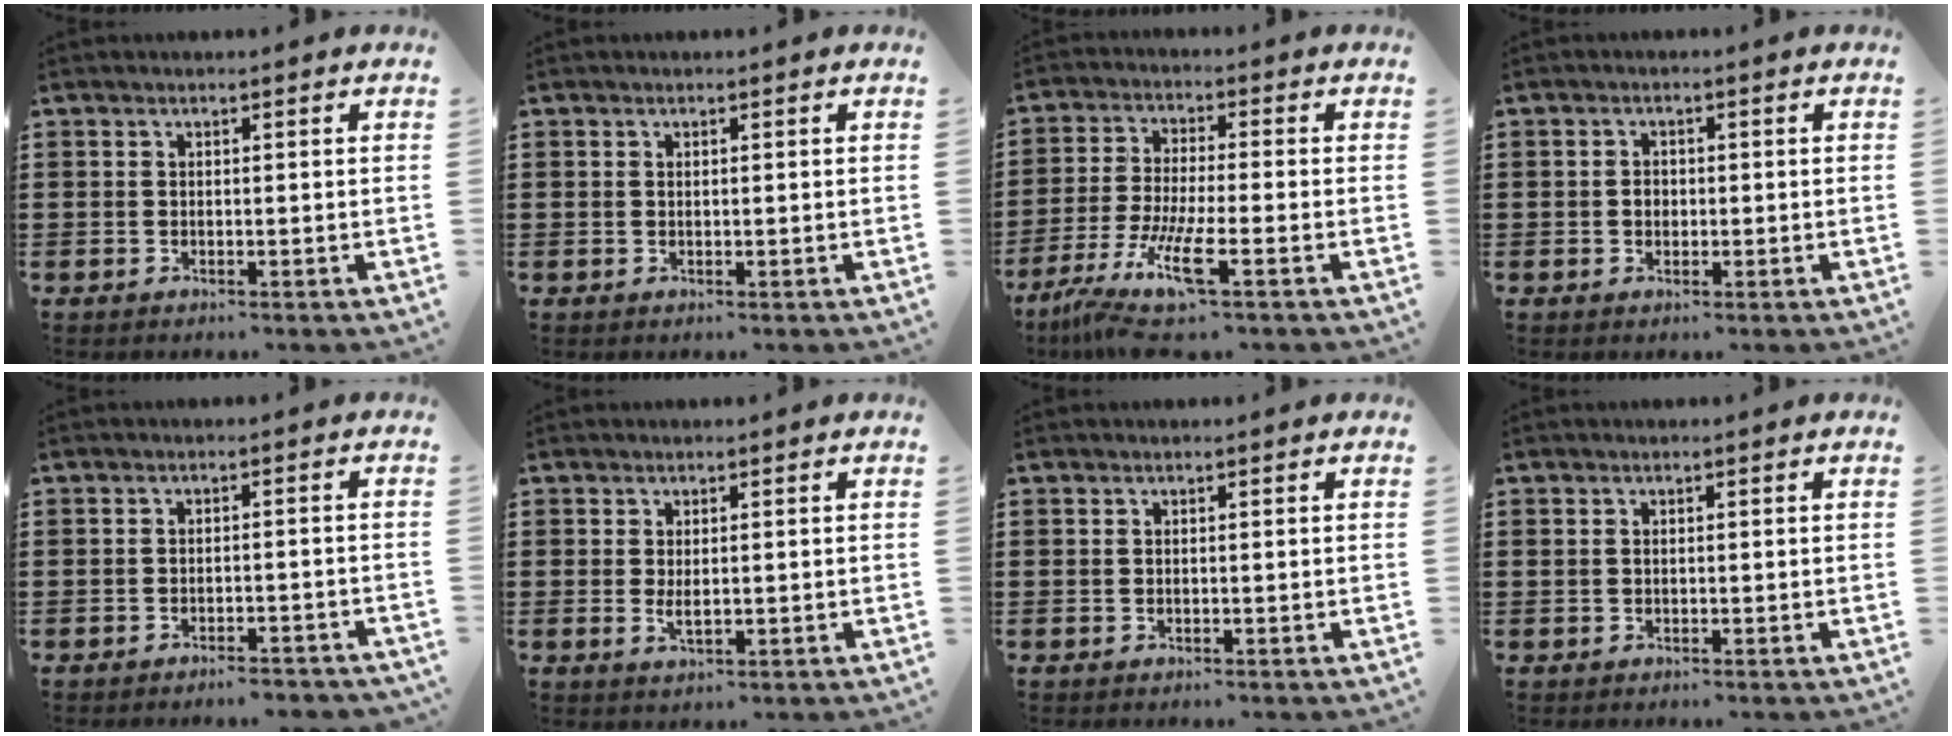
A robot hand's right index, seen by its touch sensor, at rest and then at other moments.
{"total": 0.0}
{"total": 9.7, "force": [-5.7, 1.8, 7.7], "torque": [-0.174, -0.014, -0.112]}
{"total": 1.6, "force": [-0.2, 1.3, 1.0], "torque": [-0.020, 0.006, -0.007]}
{"total": 2.3, "force": [-2.3, 0.1, 0.4], "torque": [-0.011, -0.002, -0.047]}
{"total": 2.0, "force": [0.2, 0.7, 1.9], "torque": [-0.037, 0.000, 0.003]}
{"total": 0.0}
{"total": 0.5, "force": [0.1, 0.5, 0.2], "torque": [-0.007, 0.003, 0.003]}